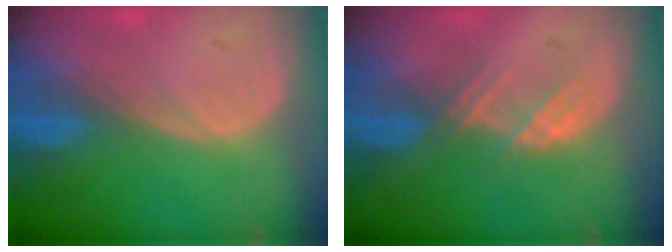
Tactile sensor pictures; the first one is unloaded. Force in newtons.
{"total": 3.0, "press": 2.9, "slide": 0.7}